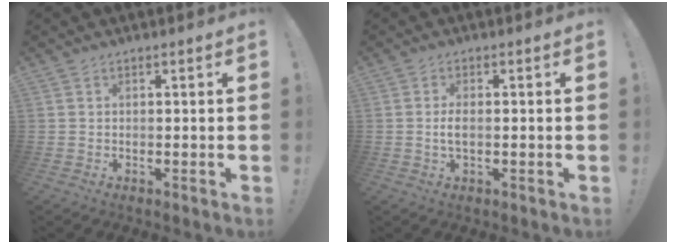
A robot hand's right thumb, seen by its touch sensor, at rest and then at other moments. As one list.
[{"total": 3.0, "force": [-0.3, 1.3, 2.7], "torque": [-0.062, -0.001, -0.009]}]